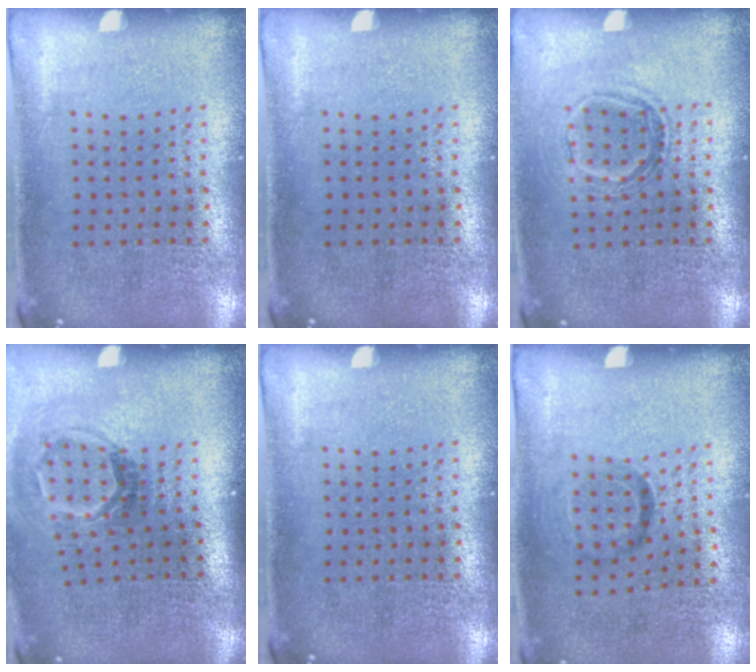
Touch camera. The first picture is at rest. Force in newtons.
{"total": 0.0}
{"total": 1.2, "press": 1.0, "slide": 0.6}
{"total": 1.7, "press": 1.2, "slide": 1.3}
{"total": 0.0}
{"total": 1.0, "press": 0.6, "slide": 0.8}